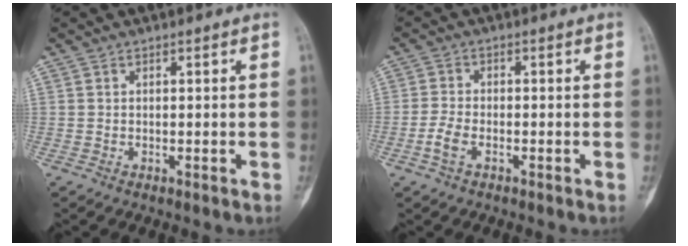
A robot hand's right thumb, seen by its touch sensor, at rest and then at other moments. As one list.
[{"total": 3.6, "force": [-1.6, 1.9, 2.6], "torque": [-0.059, 0.010, -0.035]}]